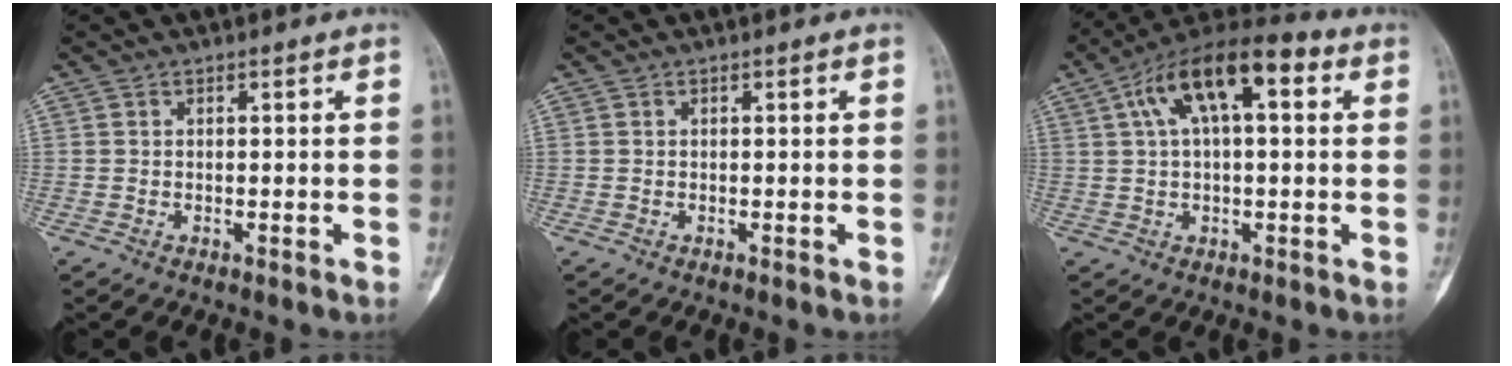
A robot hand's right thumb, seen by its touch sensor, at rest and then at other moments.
{"total": 0.0}
{"total": 14.9, "force": [4.8, 6.5, 12.5], "torque": [-0.202, 0.037, 0.072]}